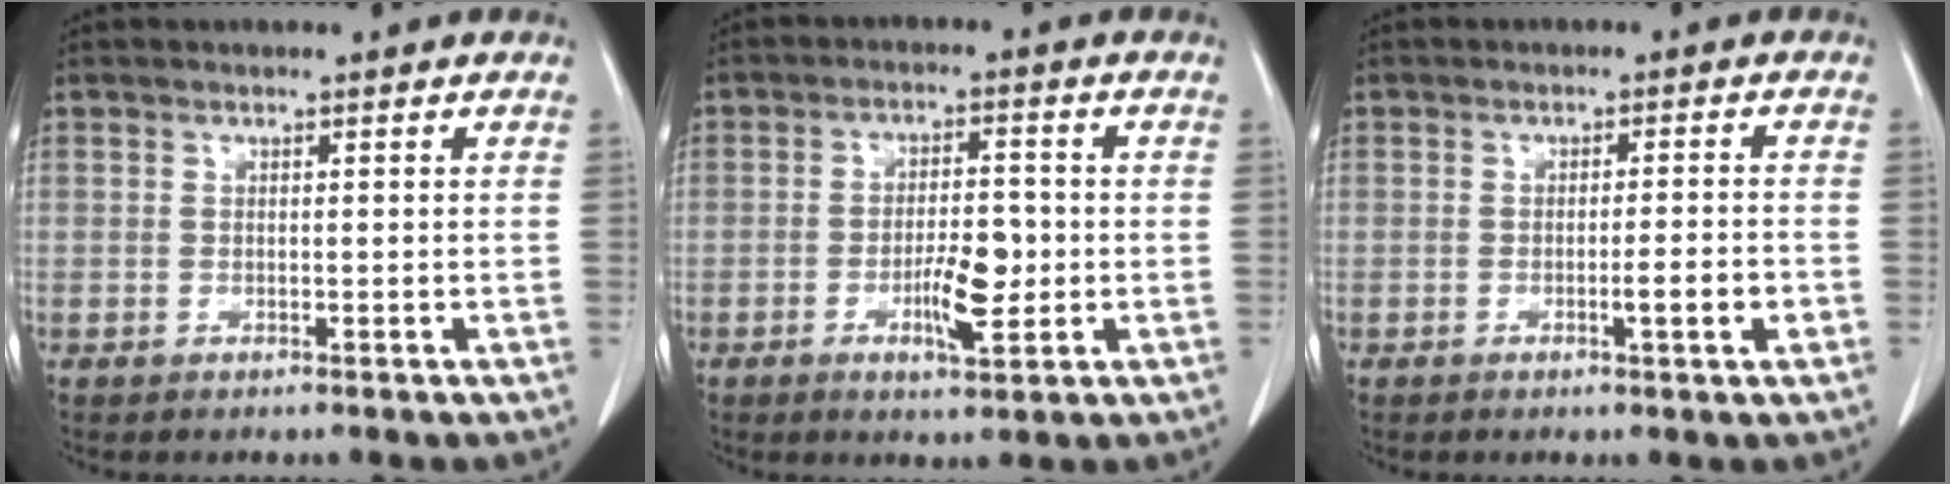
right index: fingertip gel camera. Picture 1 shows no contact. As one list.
[{"total": 6.6, "force": [-1.7, 1.9, 6.0], "torque": [-0.104, -0.001, -0.025]}, {"total": 3.8, "force": [-1.4, 0.1, 3.6], "torque": [-0.051, -0.003, -0.020]}]